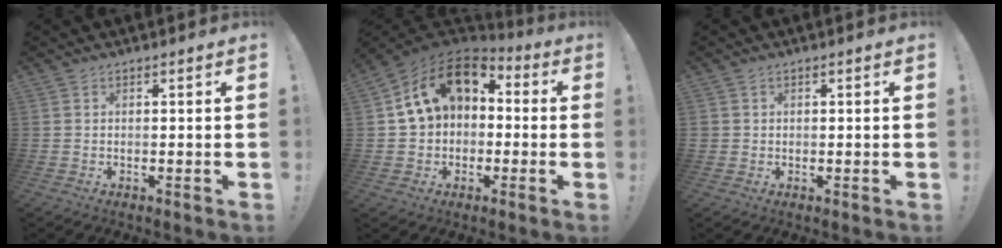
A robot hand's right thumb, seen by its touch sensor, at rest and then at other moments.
{"total": 15.7, "force": [5.1, 11.1, 9.7], "torque": [-0.161, 0.000, 0.092]}
{"total": 1.2, "force": [0.2, 1.1, 0.2], "torque": [0.002, -0.001, 0.003]}